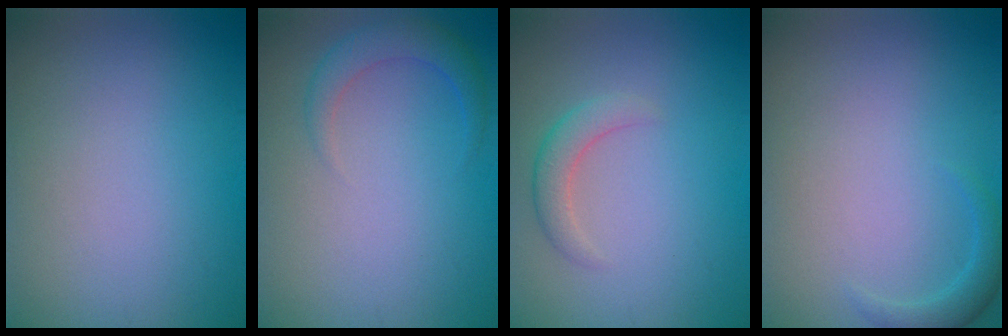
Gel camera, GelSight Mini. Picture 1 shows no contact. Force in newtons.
{"total": 2.3, "press": 2.3, "slide": 0.2}
{"total": 2.0, "press": 1.9, "slide": 0.2}
{"total": 1.5, "press": 1.5, "slide": 0.0}